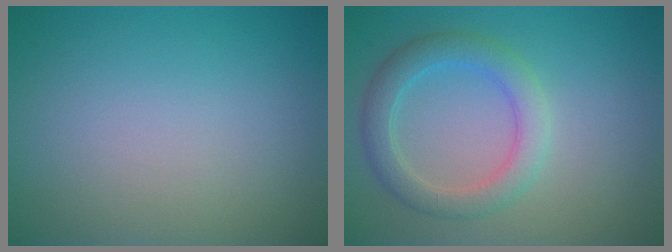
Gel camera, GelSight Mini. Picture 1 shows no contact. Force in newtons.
{"total": 3.6, "press": 3.6, "slide": 0.1}